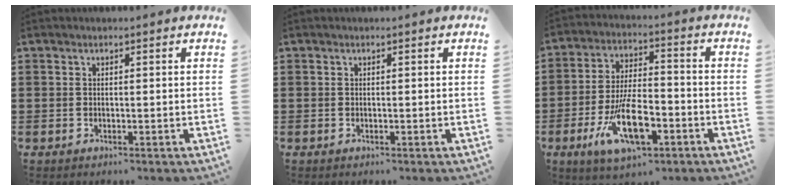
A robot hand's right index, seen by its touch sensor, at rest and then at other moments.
{"total": 0.0}
{"total": 11.8, "force": [-4.9, 4.8, 9.6], "torque": [-0.186, -0.003, -0.088]}